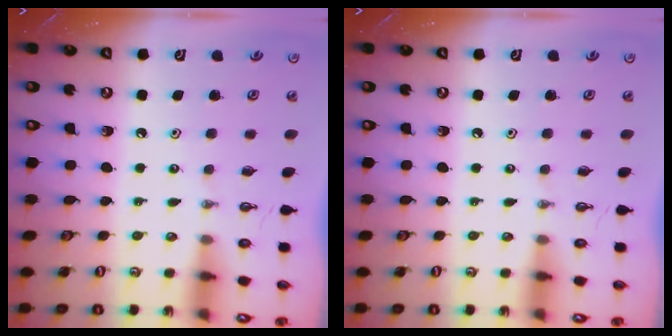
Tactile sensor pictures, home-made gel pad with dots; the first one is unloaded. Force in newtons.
{"total": 0.0}